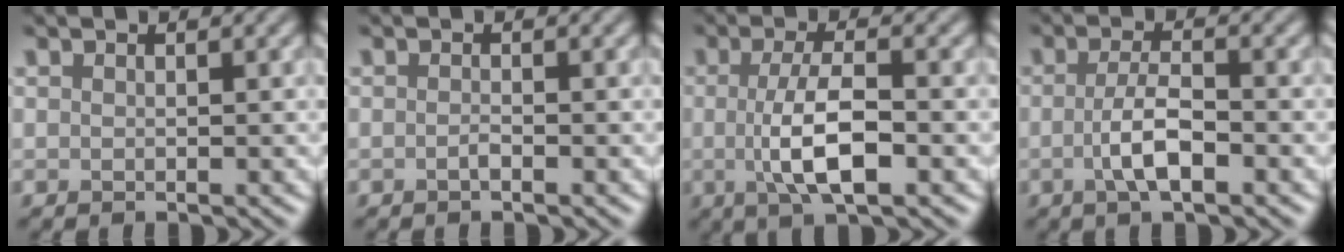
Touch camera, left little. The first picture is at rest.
{"total": 0.6, "force": [-0.3, 0.1, 0.5], "torque": [-0.011, 0.001, -0.007]}
{"total": 5.4, "force": [-0.5, 1.6, 5.1], "torque": [-0.097, -0.002, -0.013]}
{"total": 3.5, "force": [-0.9, 1.0, 3.2], "torque": [-0.064, 0.000, -0.021]}